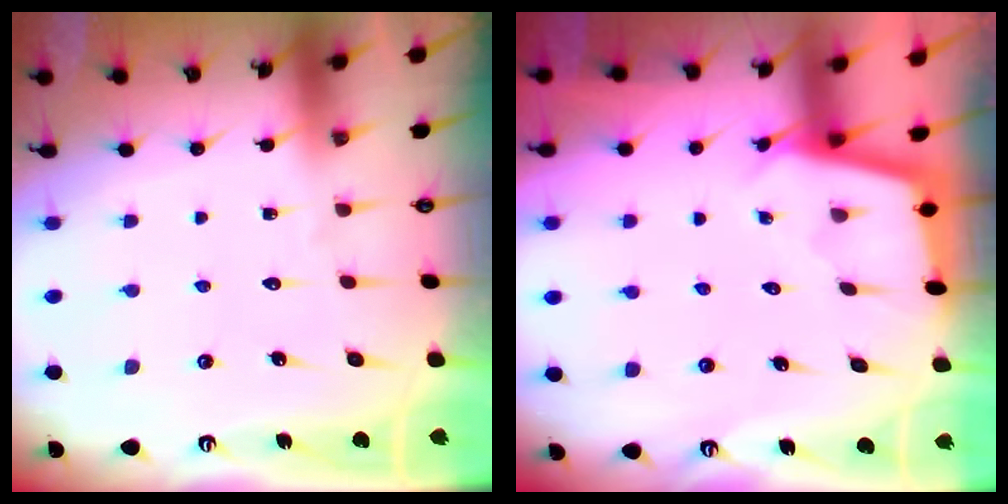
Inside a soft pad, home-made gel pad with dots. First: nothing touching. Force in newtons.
{"total": 2.4, "press": 2.4, "slide": 0.2}